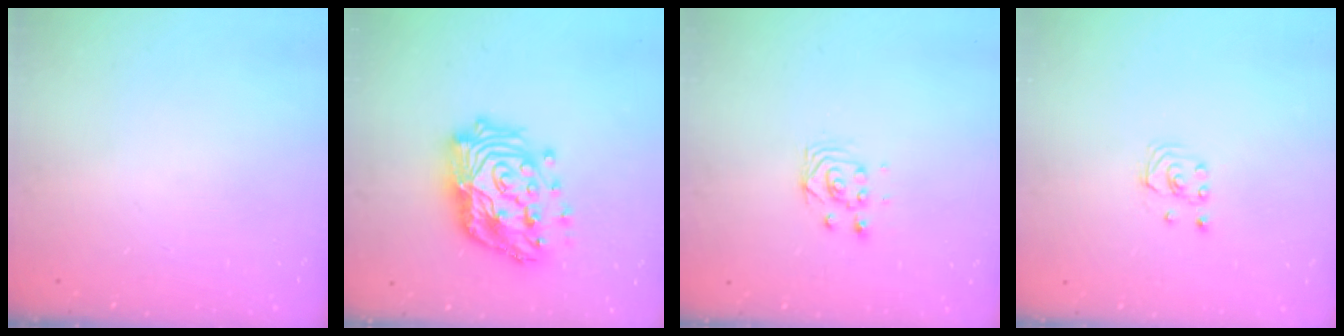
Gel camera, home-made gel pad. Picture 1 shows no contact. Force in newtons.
{"total": 20.6, "press": 20.4, "slide": 2.2}
{"total": 2.8, "press": 2.8, "slide": 0.3}
{"total": 1.8, "press": 1.8, "slide": 0.2}